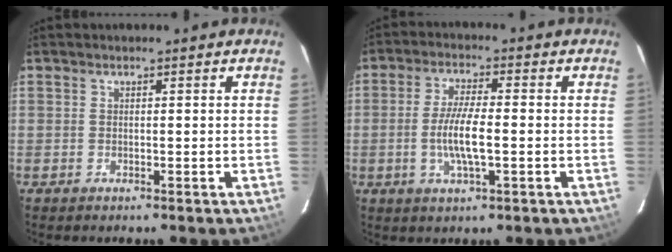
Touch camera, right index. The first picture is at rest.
{"total": 7.3, "force": [-1.3, 1.6, 7.0], "torque": [-0.138, -0.004, -0.025]}